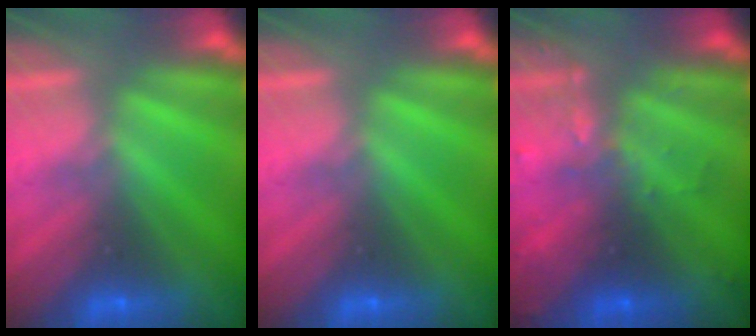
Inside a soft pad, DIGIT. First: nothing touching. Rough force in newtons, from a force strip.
{"total": 0.0}
{"total": 2.9}